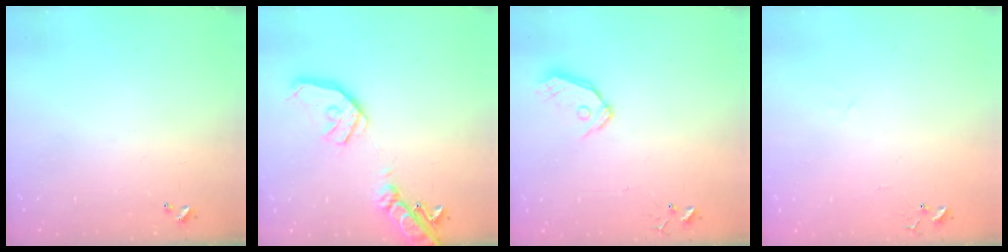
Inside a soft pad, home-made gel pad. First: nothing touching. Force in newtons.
{"total": 18.8, "press": 18.6, "slide": 3.0}
{"total": 9.3, "press": 9.2, "slide": 1.2}
{"total": 4.6, "press": 4.5, "slide": 0.6}